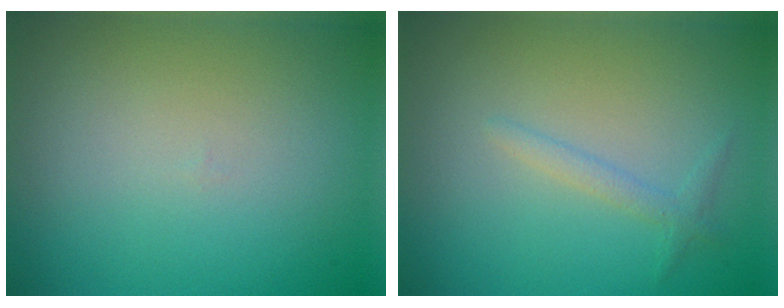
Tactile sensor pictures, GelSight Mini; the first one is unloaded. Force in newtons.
{"total": 1.3, "press": 1.3, "slide": 0.0}